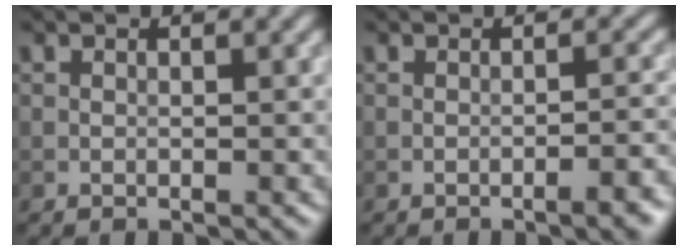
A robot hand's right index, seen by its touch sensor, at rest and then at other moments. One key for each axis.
{"total": 2.6, "fx": -1.4, "fy": 0.5, "fz": 2.1, "tx": -0.026, "ty": 0.008, "tz": -0.024}